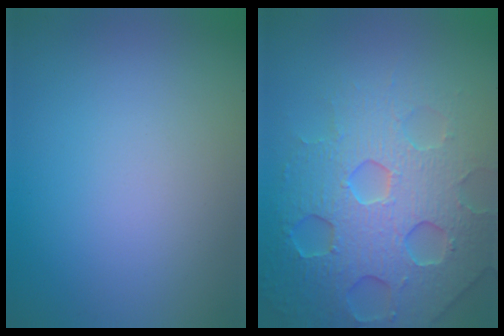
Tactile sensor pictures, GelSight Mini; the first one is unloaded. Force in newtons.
{"total": 7.3, "press": 7.1, "slide": 1.7}